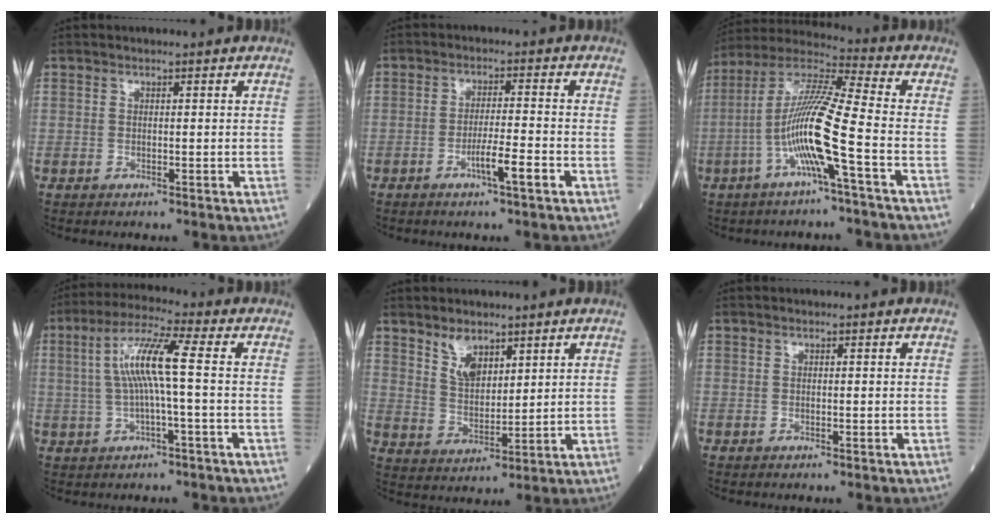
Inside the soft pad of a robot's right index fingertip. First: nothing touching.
{"total": 6.1, "force": [-3.0, -0.1, 5.3], "torque": [-0.092, -0.004, -0.055]}
{"total": 13.2, "force": [-4.0, -0.4, 12.5], "torque": [-0.251, 0.008, -0.087]}
{"total": 8.7, "force": [0.6, 0.1, 8.6], "torque": [-0.171, 0.020, 0.008]}
{"total": 5.4, "force": [3.6, 2.7, 3.0], "torque": [-0.063, -0.001, 0.077]}
{"total": 0.0}